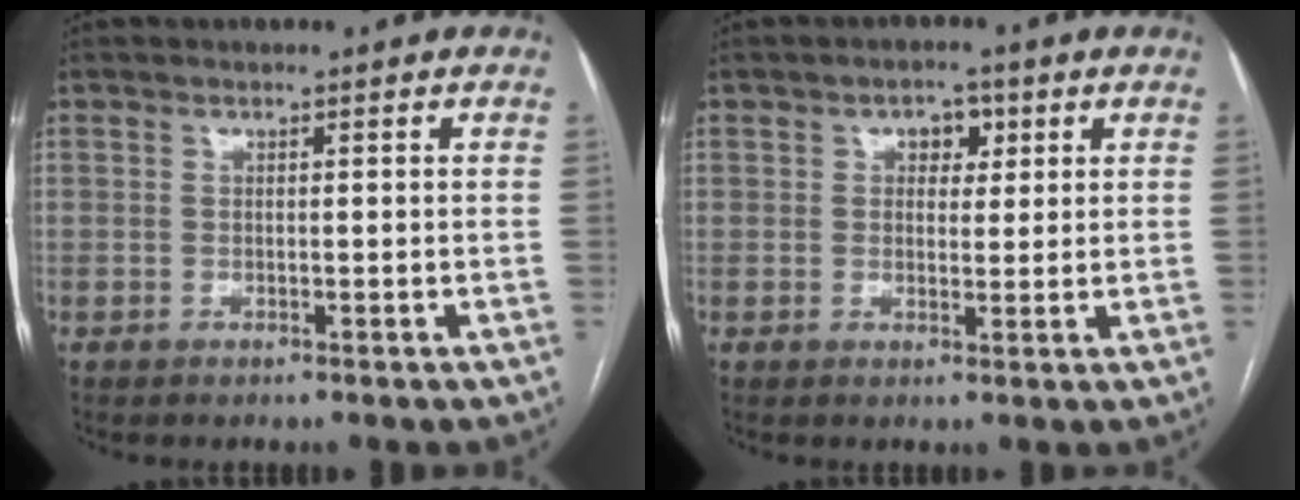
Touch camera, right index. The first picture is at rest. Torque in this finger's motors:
{"motor_torque": [0.06, 0.03, 0.01, 0.01]}